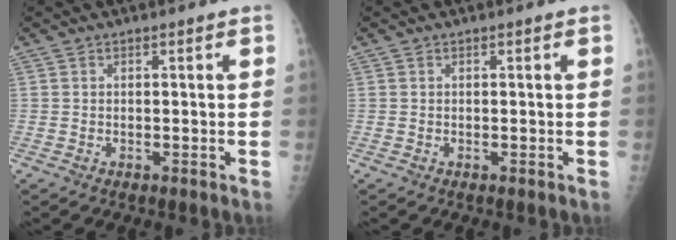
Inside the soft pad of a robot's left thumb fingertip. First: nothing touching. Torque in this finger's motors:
{"motor_torque": [0.00, 0.00, 0.03, 0.03, 0.01]}